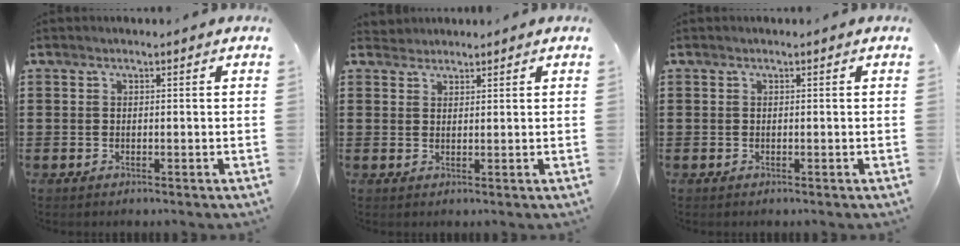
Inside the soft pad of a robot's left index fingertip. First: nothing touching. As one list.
[{"total": 1.5, "force": [1.4, 0.5, -0.4], "torque": [0.002, 0.003, 0.029]}, {"total": 0.0}]